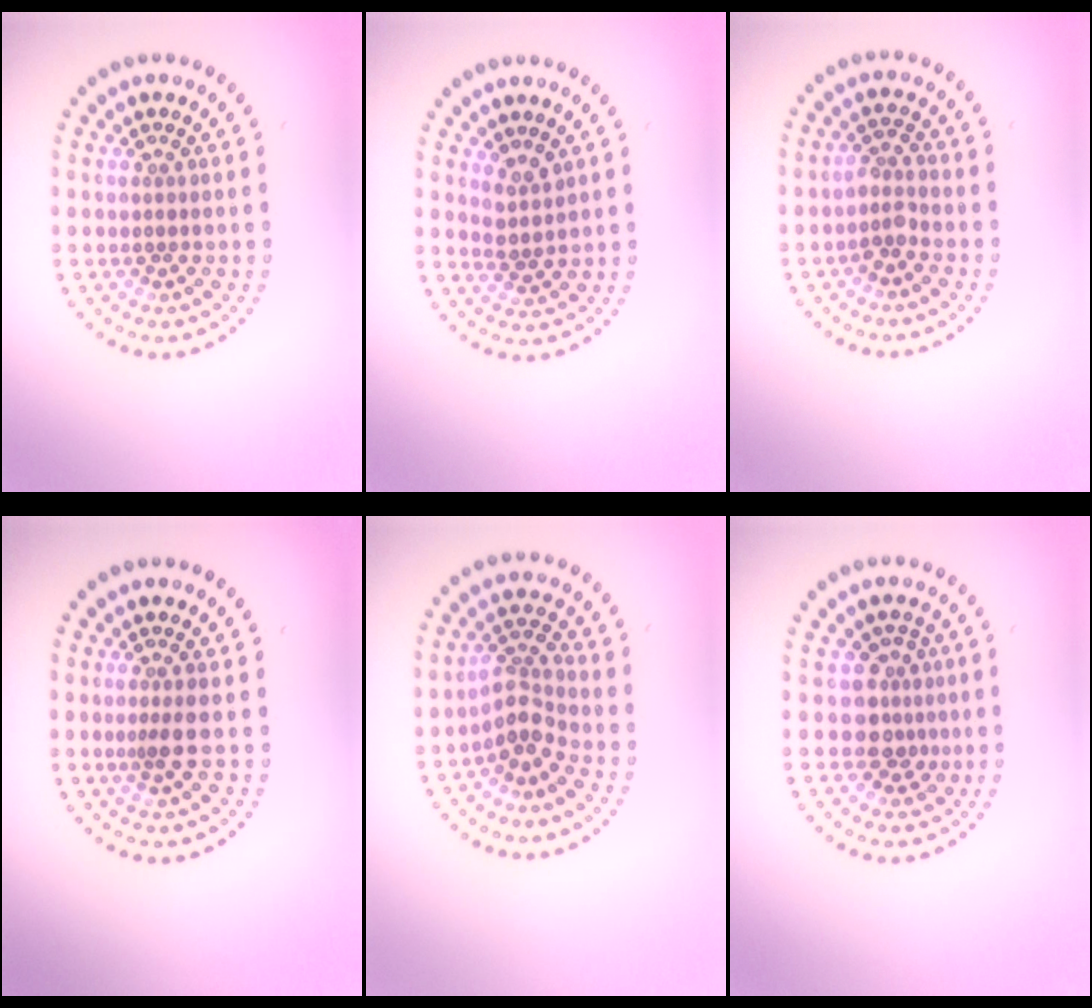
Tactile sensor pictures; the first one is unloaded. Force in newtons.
{"total": 1.9, "press": 1.4, "slide": 1.3}
{"total": 1.8, "press": 1.3, "slide": 1.2}
{"total": 1.7, "press": 1.2, "slide": 1.1}
{"total": 2.8, "press": 2.2, "slide": 1.8}
{"total": 2.6, "press": 1.9, "slide": 1.8}